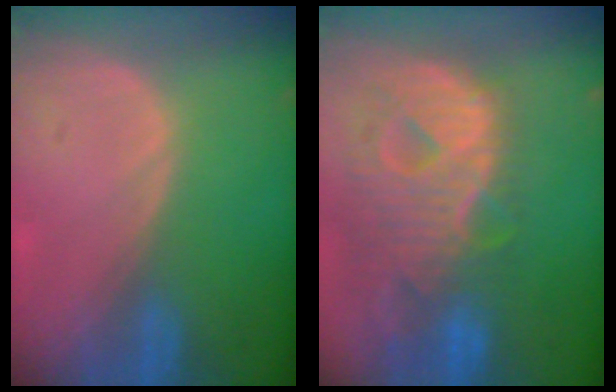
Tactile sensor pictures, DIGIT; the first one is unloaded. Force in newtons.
{"total": 12.8, "press": 10.8, "slide": 6.8}